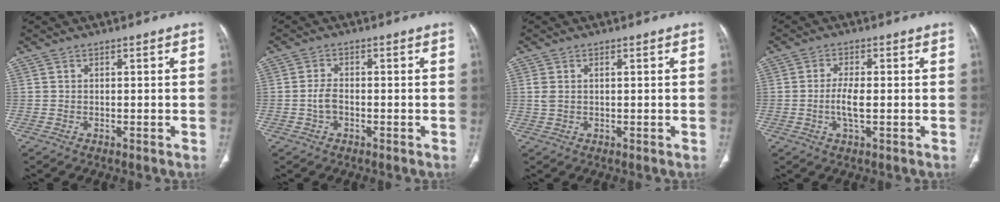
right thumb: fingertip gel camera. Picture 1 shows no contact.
{"total": 2.7, "force": [-0.7, 1.7, 2.0], "torque": [-0.038, 0.012, -0.016]}
{"total": 2.3, "force": [0.5, 1.3, 1.8], "torque": [-0.057, 0.011, 0.013]}
{"total": 4.5, "force": [-0.6, 1.5, 4.2], "torque": [-0.089, -0.001, -0.013]}